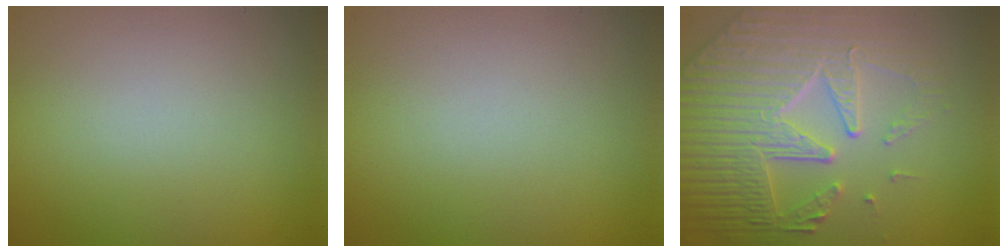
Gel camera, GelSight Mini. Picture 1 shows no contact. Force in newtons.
{"total": 0.0}
{"total": 7.8, "press": 5.9, "slide": 5.0}